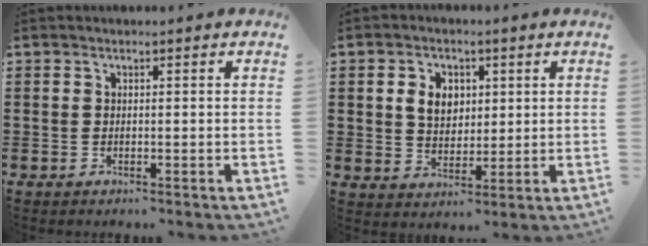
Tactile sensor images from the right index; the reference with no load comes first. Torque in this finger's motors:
{"motor_torque": [0.99, 0.79, 0.19, 0.07]}